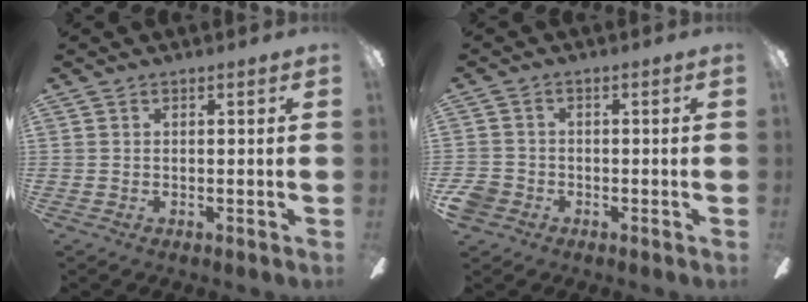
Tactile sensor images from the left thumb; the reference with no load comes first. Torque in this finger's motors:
{"motor_torque": [-0.33, 0.40, 0.11, -0.20, -0.04]}